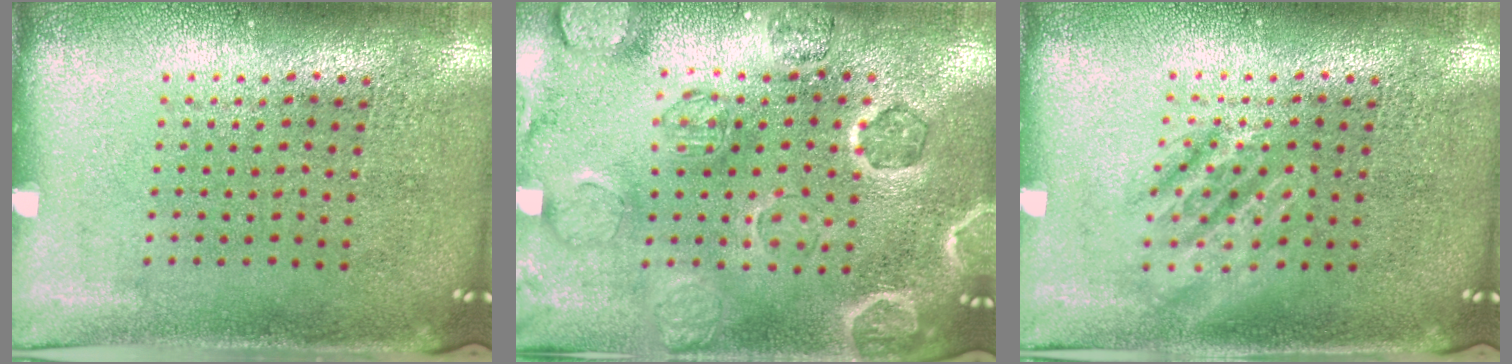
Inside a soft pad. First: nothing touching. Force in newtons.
{"total": 1.4, "press": 1.4, "slide": 0.2}
{"total": 2.0, "press": 2.0, "slide": 0.3}